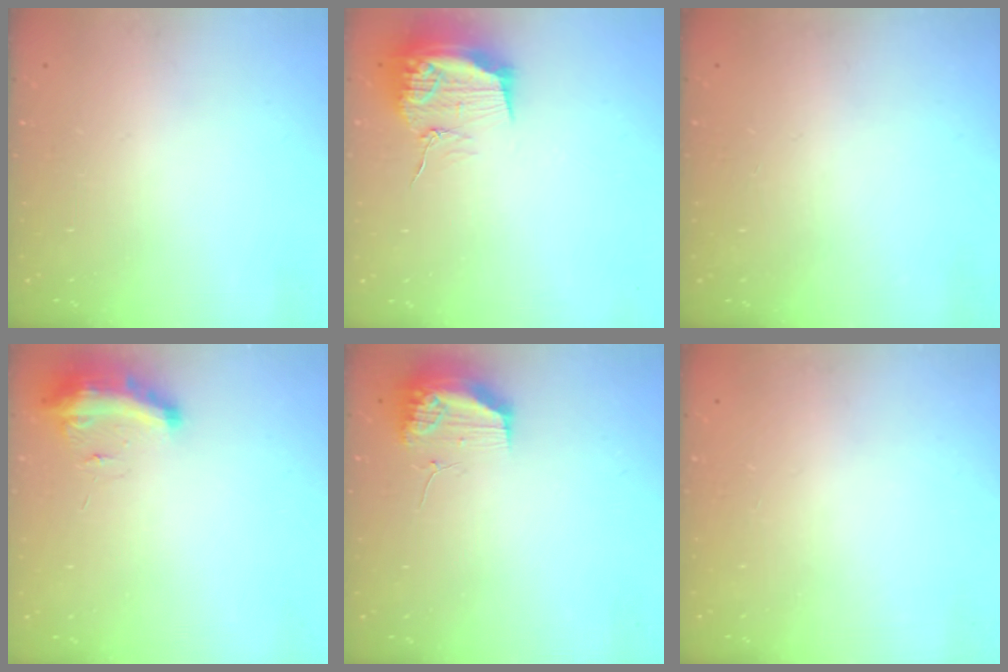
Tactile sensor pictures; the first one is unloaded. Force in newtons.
{"total": 16.1, "press": 16.1, "slide": 0.2}
{"total": 0.0}
{"total": 9.3, "press": 9.2, "slide": 0.9}
{"total": 13.5, "press": 11.5, "slide": 7.0}
{"total": 0.0}